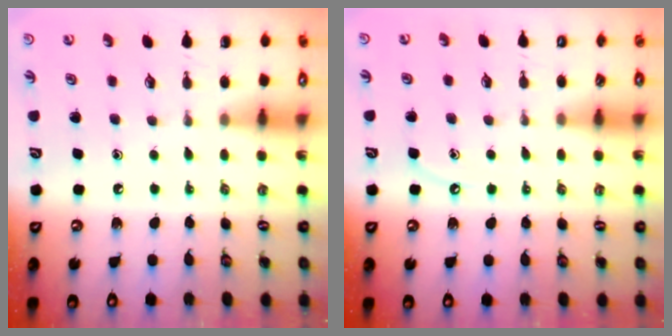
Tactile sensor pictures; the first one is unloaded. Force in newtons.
{"total": 4.7, "press": 4.6, "slide": 0.5}